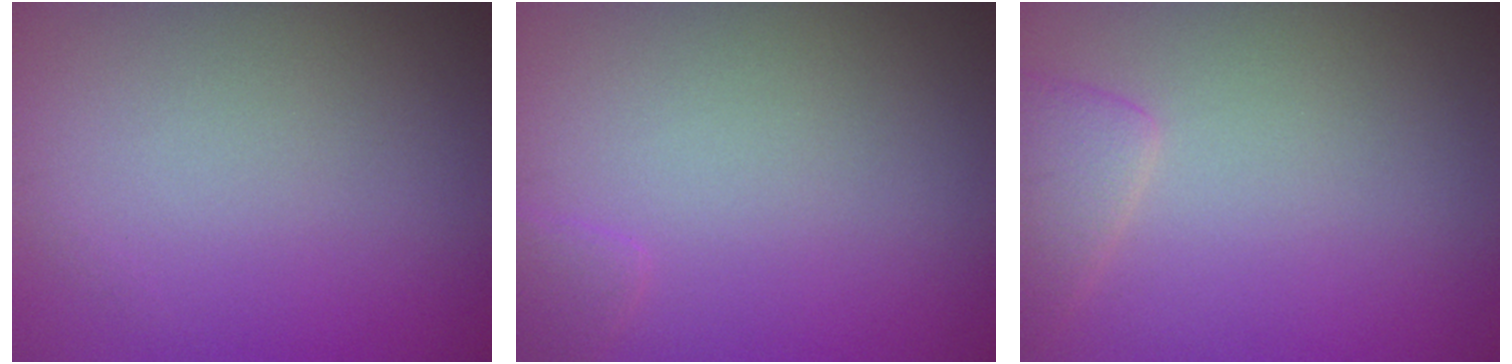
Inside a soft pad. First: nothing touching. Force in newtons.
{"total": 1.0, "press": 1.0, "slide": 0.1}
{"total": 2.1, "press": 2.1, "slide": 0.2}